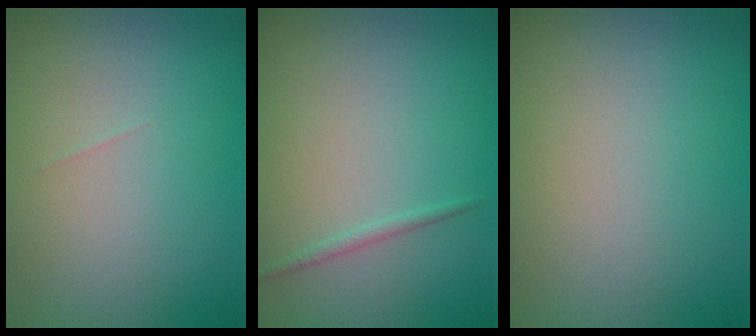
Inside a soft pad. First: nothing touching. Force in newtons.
{"total": 0.7, "press": 0.7, "slide": 0.1}
{"total": 0.0}